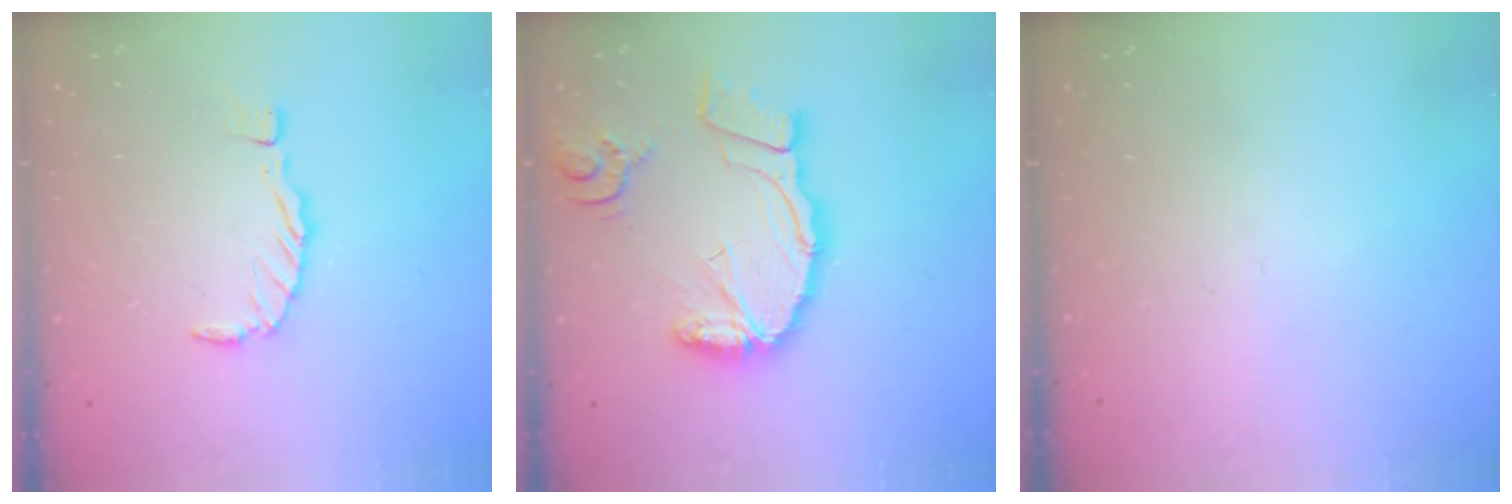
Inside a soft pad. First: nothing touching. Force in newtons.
{"total": 17.8, "press": 17.6, "slide": 2.3}
{"total": 0.0}